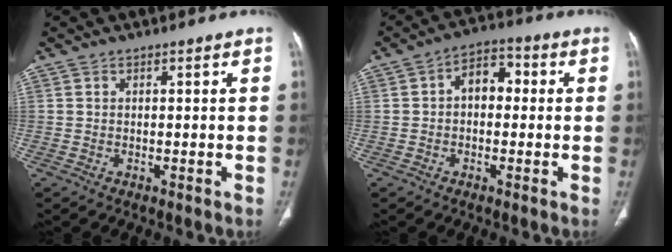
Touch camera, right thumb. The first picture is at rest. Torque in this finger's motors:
{"motor_torque": [1.46, 2.72, 0.50, -0.35, 0.01]}